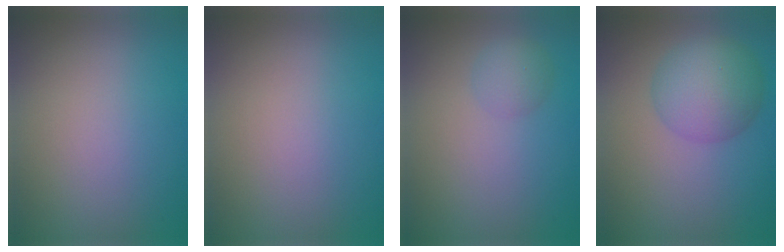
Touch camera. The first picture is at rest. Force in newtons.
{"total": 0.0}
{"total": 2.1, "press": 2.1, "slide": 0.1}
{"total": 5.9, "press": 5.9, "slide": 0.1}